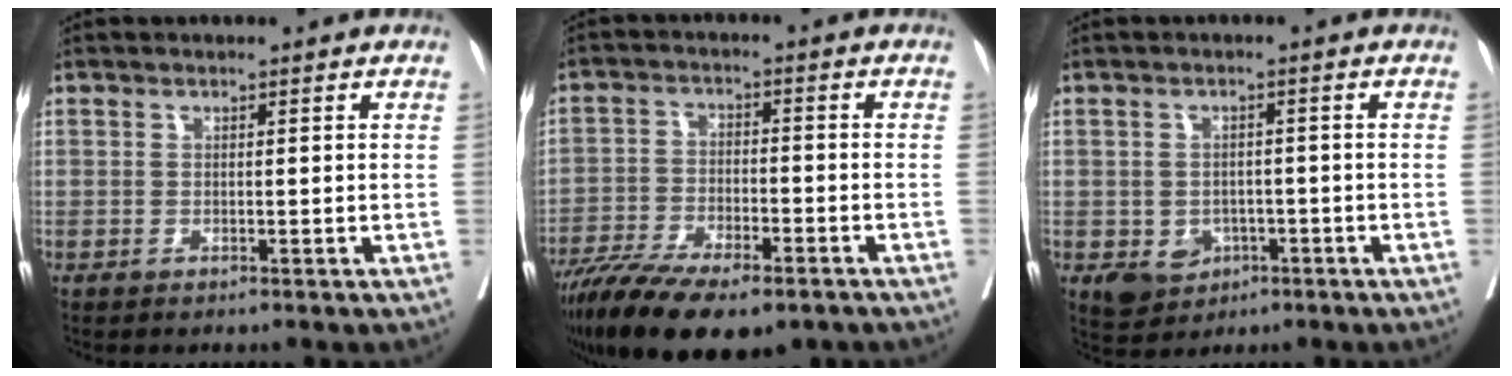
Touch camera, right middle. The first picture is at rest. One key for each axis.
{"total": 16.3, "fx": -12.0, "fy": 4.8, "fz": 9.9, "tx": -0.185, "ty": -0.028, "tz": -0.198}
{"total": 5.3, "fx": -2.2, "fy": 4.4, "fz": 2.2, "tx": -0.034, "ty": 0.000, "tz": -0.023}